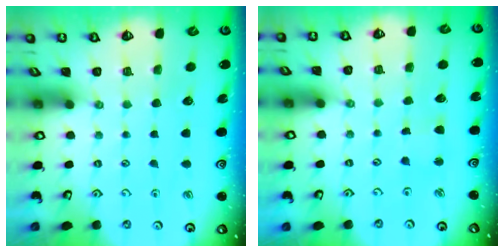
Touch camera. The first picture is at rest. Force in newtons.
{"total": 2.4, "press": 2.4, "slide": 0.3}